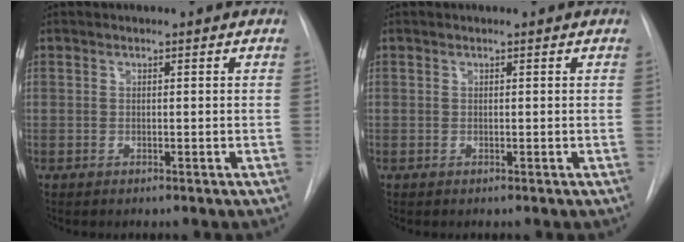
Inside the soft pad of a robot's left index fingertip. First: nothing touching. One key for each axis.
{"total": 0.0}